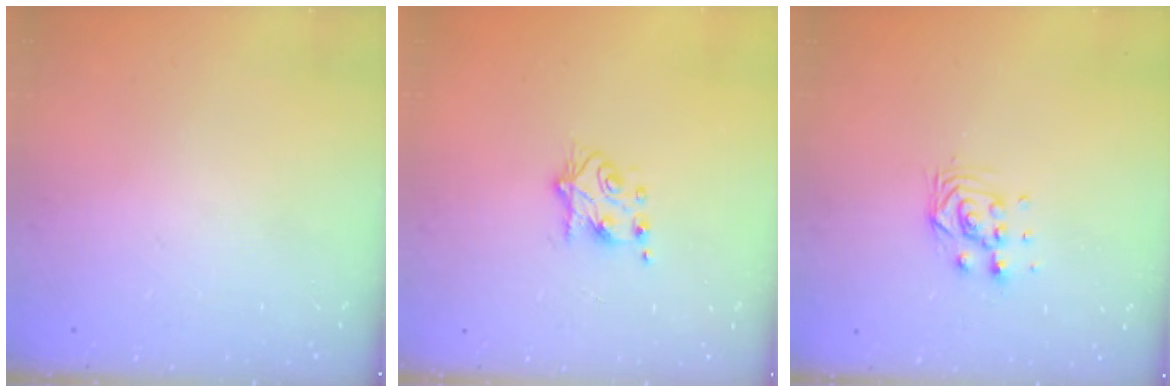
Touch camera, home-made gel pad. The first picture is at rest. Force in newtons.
{"total": 5.6, "press": 5.6, "slide": 0.8}
{"total": 6.1, "press": 6.1, "slide": 0.8}